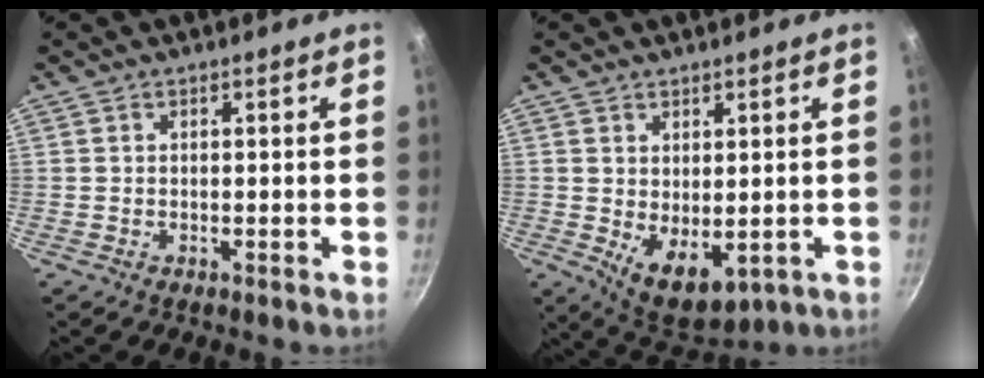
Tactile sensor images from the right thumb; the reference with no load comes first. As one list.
[{"total": 8.2, "force": [0.1, 4.9, 6.6], "torque": [-0.077, -0.020, 0.022]}]